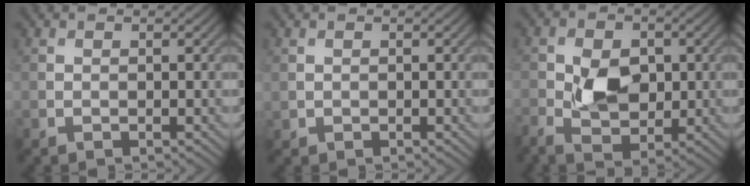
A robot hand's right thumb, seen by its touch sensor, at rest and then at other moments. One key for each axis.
{"total": 0.6, "fx": 0.2, "fy": 0.6, "fz": 0.1, "tx": -0.004, "ty": -0.004, "tz": 0.007}
{"total": 5.7, "fx": -0.5, "fy": 3.7, "fz": 4.3, "tx": -0.087, "ty": -0.004, "tz": -0.013}